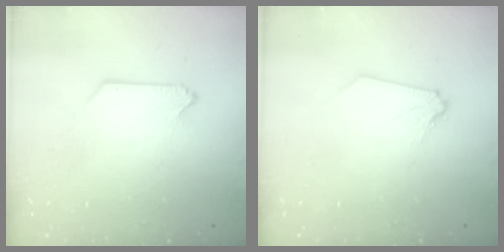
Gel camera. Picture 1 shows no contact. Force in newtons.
{"total": 0.0}